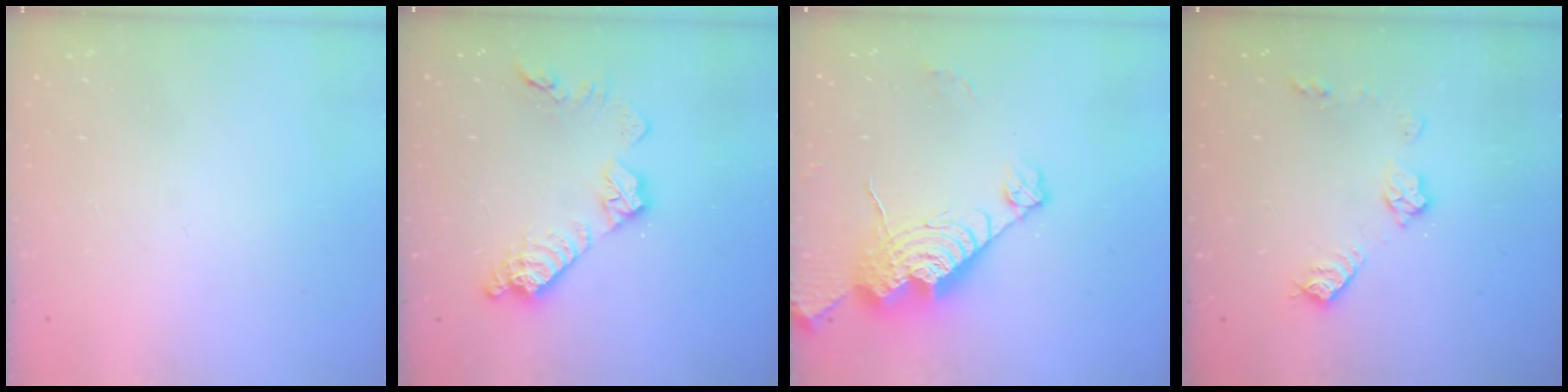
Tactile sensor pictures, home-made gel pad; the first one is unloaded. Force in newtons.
{"total": 12.9, "press": 12.9, "slide": 0.7}
{"total": 17.6, "press": 17.5, "slide": 1.8}
{"total": 9.2, "press": 9.2, "slide": 0.3}